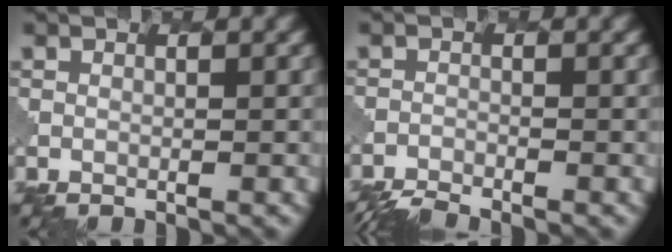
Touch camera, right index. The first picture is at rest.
{"total": 3.2, "force": [-3.1, 0.3, 0.6], "torque": [-0.018, -0.015, -0.055]}